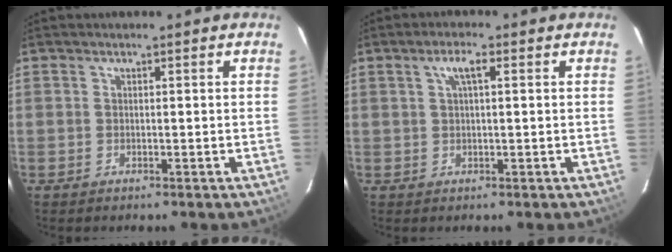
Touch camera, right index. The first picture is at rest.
{"total": 2.9, "force": [1.0, 0.6, 2.7], "torque": [-0.053, 0.009, 0.019]}